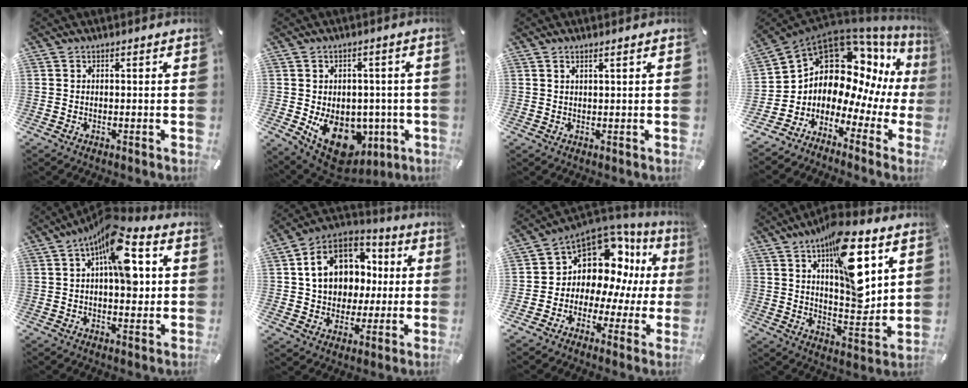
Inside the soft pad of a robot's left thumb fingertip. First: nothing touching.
{"total": 13.7, "force": [-3.6, 10.7, 7.8], "torque": [-0.095, 0.001, -0.048]}
{"total": 1.4, "force": [0.9, -0.1, 1.0], "torque": [-0.020, -0.002, 0.016]}
{"total": 13.4, "force": [5.1, 10.3, 6.9], "torque": [-0.148, -0.074, 0.095]}
{"total": 13.9, "force": [3.7, 6.5, 11.8], "torque": [-0.159, -0.017, 0.059]}
{"total": 15.2, "force": [2.9, 12.7, 7.7], "torque": [-0.152, -0.002, 0.064]}
{"total": 11.7, "force": [5.3, 8.9, 5.5], "torque": [-0.089, -0.056, 0.097]}
{"total": 17.8, "force": [8.6, 6.9, 14.0], "torque": [-0.197, -0.044, 0.135]}